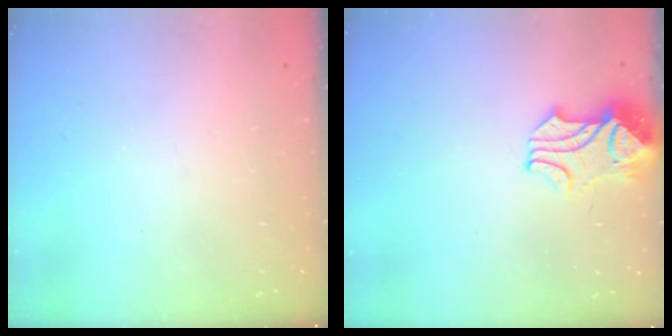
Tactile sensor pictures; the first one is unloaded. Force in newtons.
{"total": 2.4, "press": 2.2, "slide": 1.0}